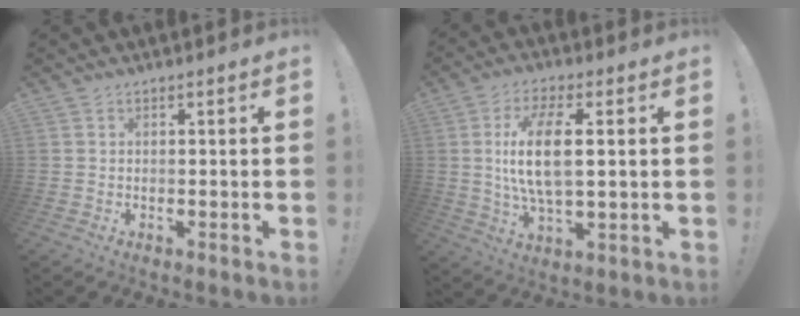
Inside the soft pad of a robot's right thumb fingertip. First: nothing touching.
{"total": 13.2, "force": [1.5, 5.0, 12.1], "torque": [-0.224, -0.005, 0.021]}